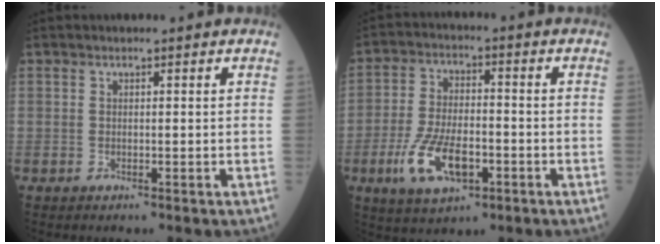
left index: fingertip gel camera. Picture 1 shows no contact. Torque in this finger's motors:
{"motor_torque": [1.30, 0.84, 0.64, 0.10]}